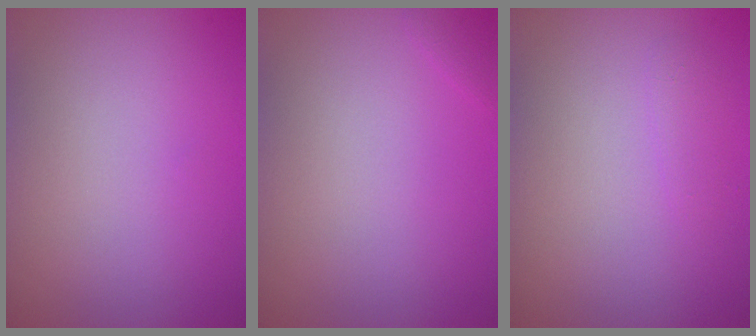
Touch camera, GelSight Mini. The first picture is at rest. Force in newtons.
{"total": 0.7, "press": 0.7, "slide": 0.1}
{"total": 0.9, "press": 0.9, "slide": 0.0}